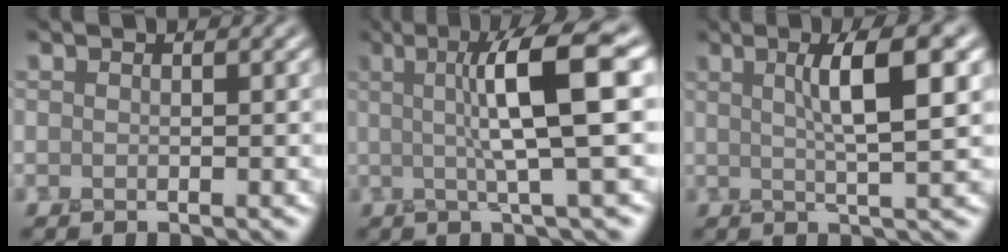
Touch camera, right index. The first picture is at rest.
{"total": 8.4, "force": [1.6, 1.2, 8.2], "torque": [-0.114, 0.014, 0.022]}
{"total": 5.8, "force": [1.8, 1.1, 5.5], "torque": [-0.073, 0.013, 0.025]}